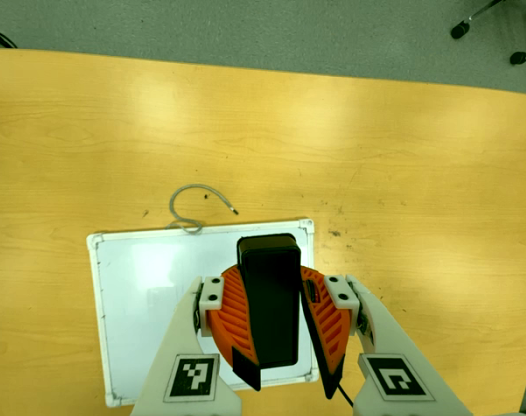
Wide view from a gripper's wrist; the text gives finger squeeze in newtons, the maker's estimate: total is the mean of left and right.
{"total": 11.1, "left": 10.7, "right": 11.6}